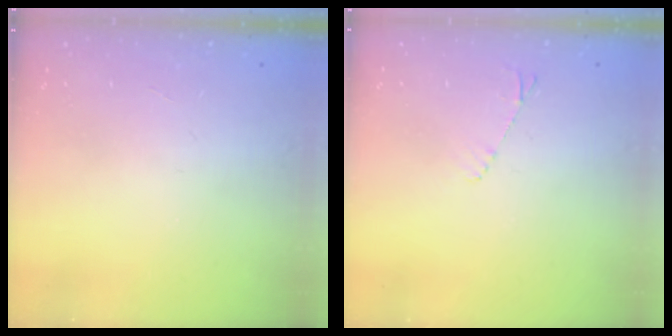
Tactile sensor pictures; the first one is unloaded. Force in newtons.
{"total": 4.4, "press": 4.3, "slide": 0.7}